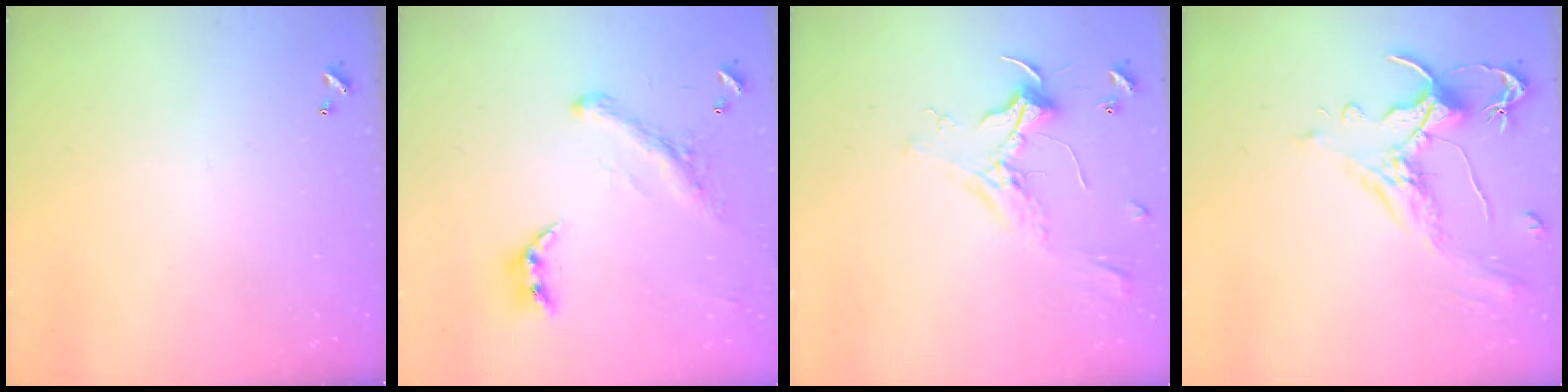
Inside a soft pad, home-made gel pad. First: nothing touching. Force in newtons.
{"total": 2.9, "press": 2.5, "slide": 1.4}
{"total": 2.5, "press": 2.3, "slide": 0.8}
{"total": 1.6, "press": 1.0, "slide": 1.2}